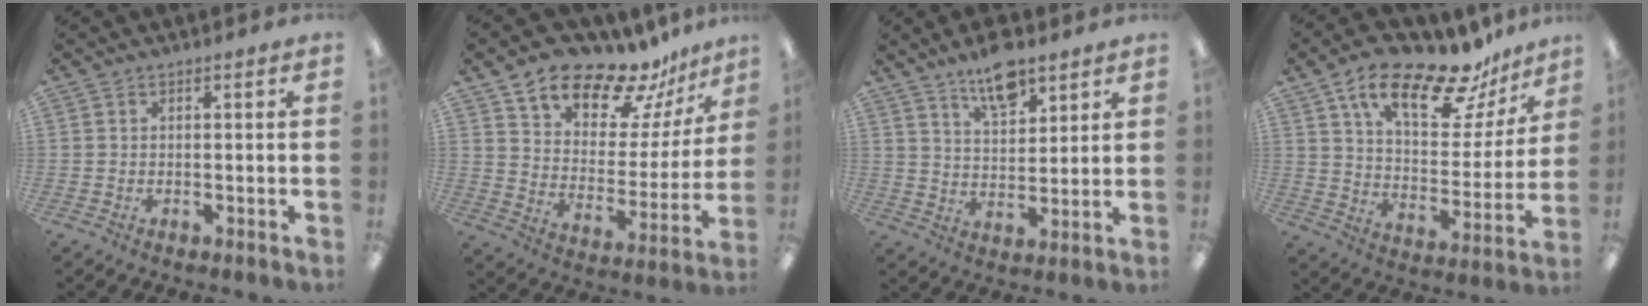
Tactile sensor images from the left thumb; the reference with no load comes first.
{"total": 14.5, "force": [13.0, 5.7, 3.3], "torque": [-0.069, -0.118, 0.234]}
{"total": 10.1, "force": [7.4, 4.4, 5.3], "torque": [-0.083, -0.039, 0.129]}
{"total": 19.9, "force": [13.8, 7.6, 12.0], "torque": [-0.190, -0.087, 0.230]}